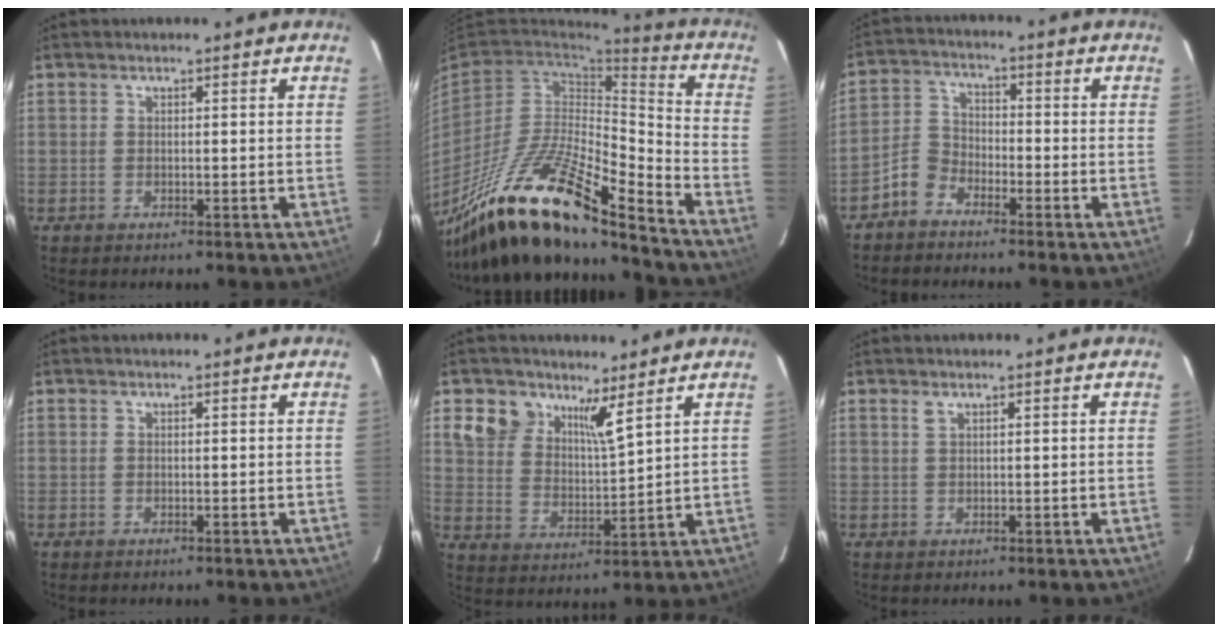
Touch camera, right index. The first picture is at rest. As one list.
[{"total": 23.5, "force": [-17.6, 4.7, 14.8], "torque": [-0.268, -0.035, -0.317]}, {"total": 5.0, "force": [-3.8, 3.0, 1.3], "torque": [-0.029, 0.019, -0.082]}, {"total": 0.0}, {"total": 8.2, "force": [5.3, 5.0, 3.7], "torque": [-0.070, 0.009, 0.102]}, {"total": 0.8, "force": [0.6, 0.2, 0.5], "torque": [-0.011, 0.003, 0.012]}]